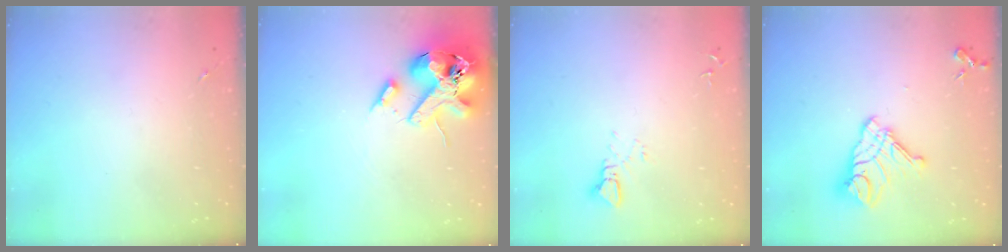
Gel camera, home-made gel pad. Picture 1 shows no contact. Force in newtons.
{"total": 17.4, "press": 17.1, "slide": 2.9}
{"total": 2.7, "press": 2.7, "slide": 0.1}
{"total": 14.4, "press": 14.3, "slide": 1.9}